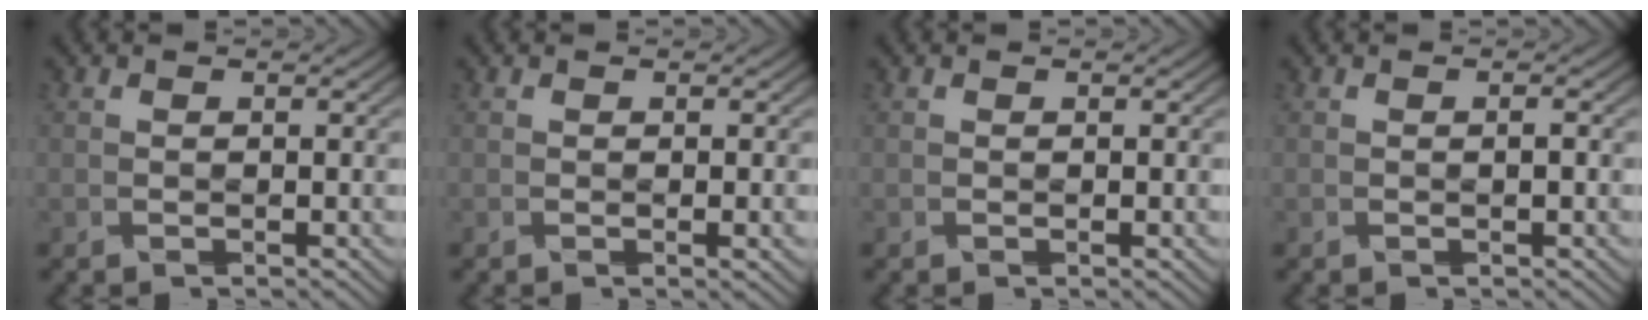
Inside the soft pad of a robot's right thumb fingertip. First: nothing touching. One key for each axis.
{"total": 1.1, "fx": -0.1, "fy": 0.2, "fz": 1.1, "tx": -0.017, "ty": -0.005, "tz": -0.002}
{"total": 0.0}
{"total": 0.7, "fx": 0.0, "fy": 0.1, "fz": 0.7, "tx": -0.010, "ty": 0.000, "tz": 0.000}